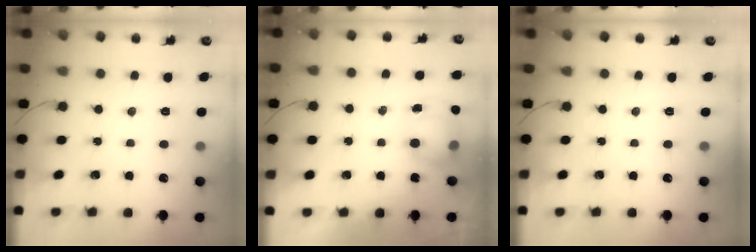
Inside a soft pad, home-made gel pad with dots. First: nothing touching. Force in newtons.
{"total": 7.9, "press": 7.8, "slide": 0.6}
{"total": 0.0}